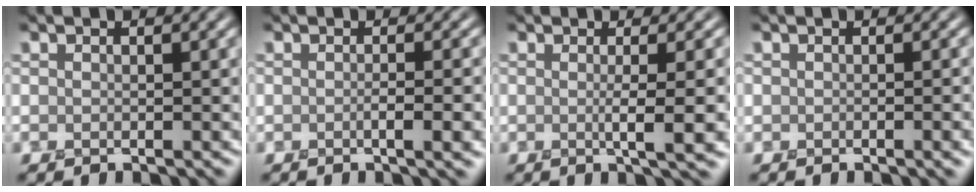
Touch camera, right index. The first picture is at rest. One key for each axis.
{"total": 3.1, "fx": -0.7, "fy": 0.9, "fz": 2.9, "tx": -0.031, "ty": 0.000, "tz": -0.010}
{"total": 4.1, "fx": -0.4, "fy": 0.8, "fz": 4.0, "tx": -0.055, "ty": -0.002, "tz": -0.007}
{"total": 1.7, "fx": -0.6, "fy": 0.6, "fz": 1.5, "tx": -0.011, "ty": -0.007, "tz": -0.002}